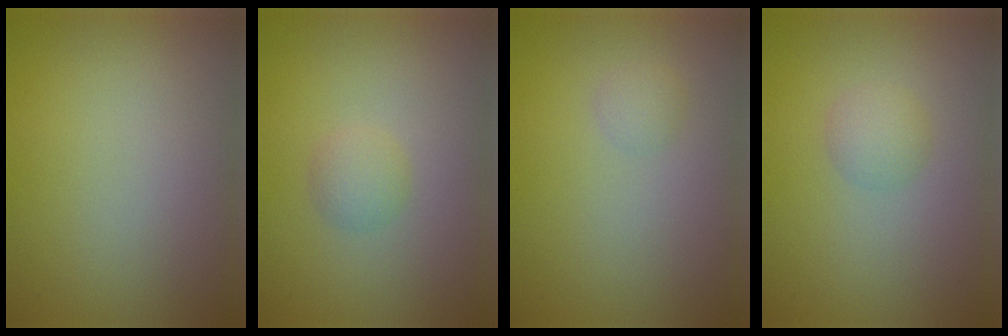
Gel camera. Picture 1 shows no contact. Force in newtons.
{"total": 1.5, "press": 1.5, "slide": 0.1}
{"total": 1.0, "press": 1.0, "slide": 0.0}
{"total": 1.5, "press": 1.5, "slide": 0.0}